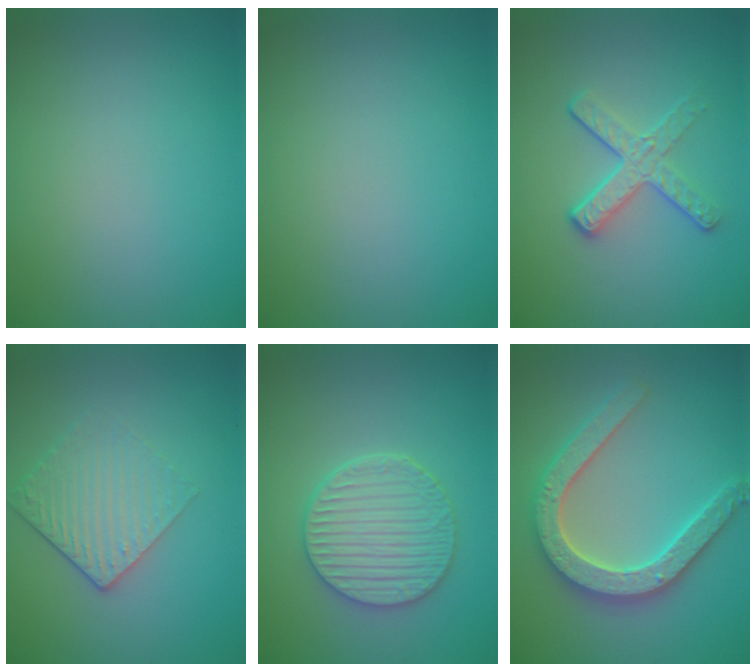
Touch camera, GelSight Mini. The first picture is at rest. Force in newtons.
{"total": 0.0}
{"total": 3.2, "press": 2.6, "slide": 1.8}
{"total": 3.4, "press": 2.6, "slide": 2.3}
{"total": 4.6, "press": 4.0, "slide": 2.2}
{"total": 5.1, "press": 5.0, "slide": 0.9}